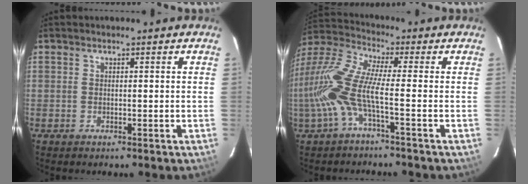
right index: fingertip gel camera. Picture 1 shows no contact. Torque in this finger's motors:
{"motor_torque": [1.41, -0.73, 0.98, 0.21]}